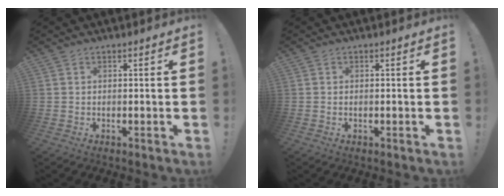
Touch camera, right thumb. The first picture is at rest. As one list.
[{"total": 0.0}]